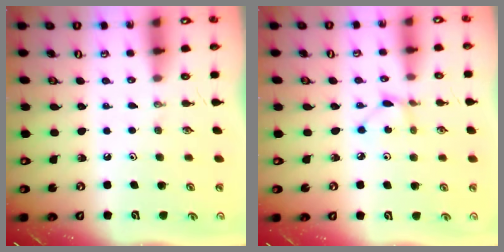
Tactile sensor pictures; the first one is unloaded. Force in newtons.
{"total": 2.1, "press": 2.1, "slide": 0.3}